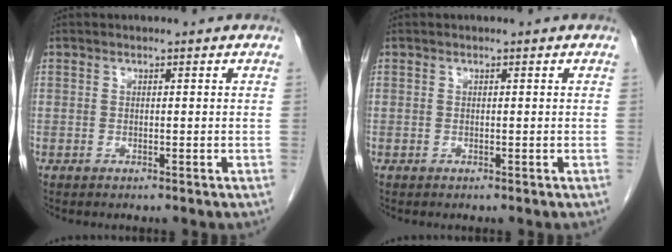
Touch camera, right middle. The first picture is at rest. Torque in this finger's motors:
{"motor_torque": [-0.14, 0.02, -0.03, 0.00]}